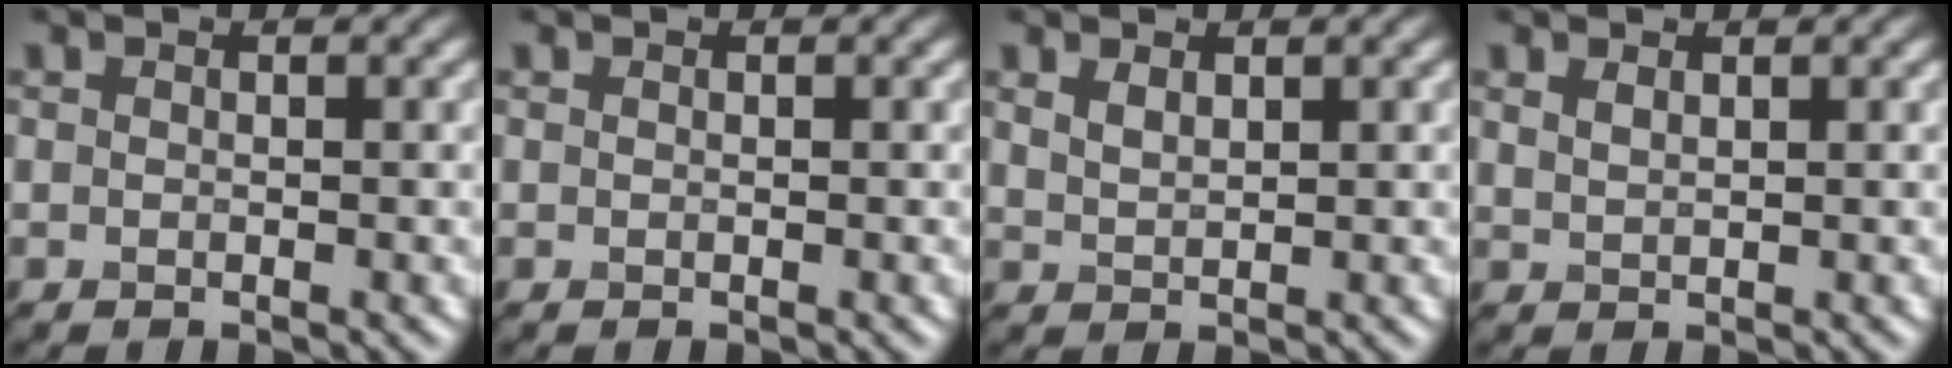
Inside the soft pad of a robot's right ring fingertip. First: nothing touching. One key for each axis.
{"total": 0.0}
{"total": 1.4, "fx": 1.0, "fy": 0.6, "fz": 0.8, "tx": -0.020, "ty": -0.001, "tz": 0.024}
{"total": 1.0, "fx": 0.8, "fy": 0.4, "fz": 0.5, "tx": -0.016, "ty": 0.000, "tz": 0.018}